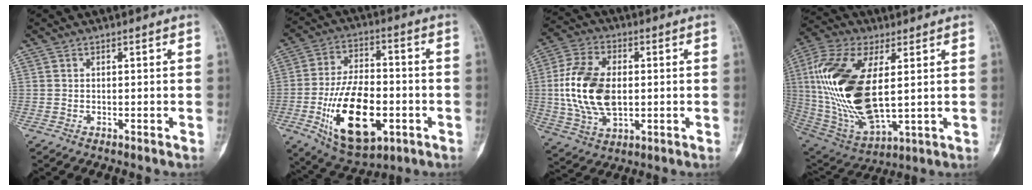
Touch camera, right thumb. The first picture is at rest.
{"total": 19.6, "force": [-5.5, 10.4, 15.7], "torque": [-0.252, 0.018, -0.080]}
{"total": 15.6, "force": [0.3, 9.3, 12.5], "torque": [-0.242, 0.003, 0.008]}
{"total": 23.8, "force": [3.1, 11.3, 20.8], "torque": [-0.436, -0.019, 0.066]}